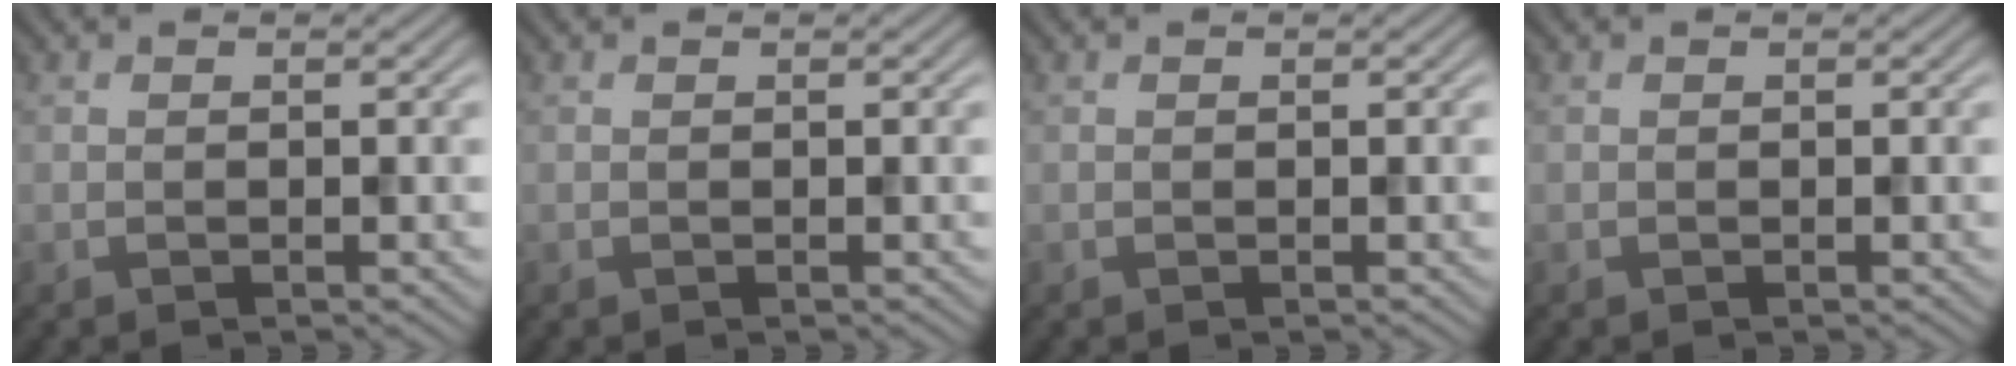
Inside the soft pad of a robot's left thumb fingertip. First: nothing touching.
{"total": 0.0}
{"total": 0.0}
{"total": 0.0}